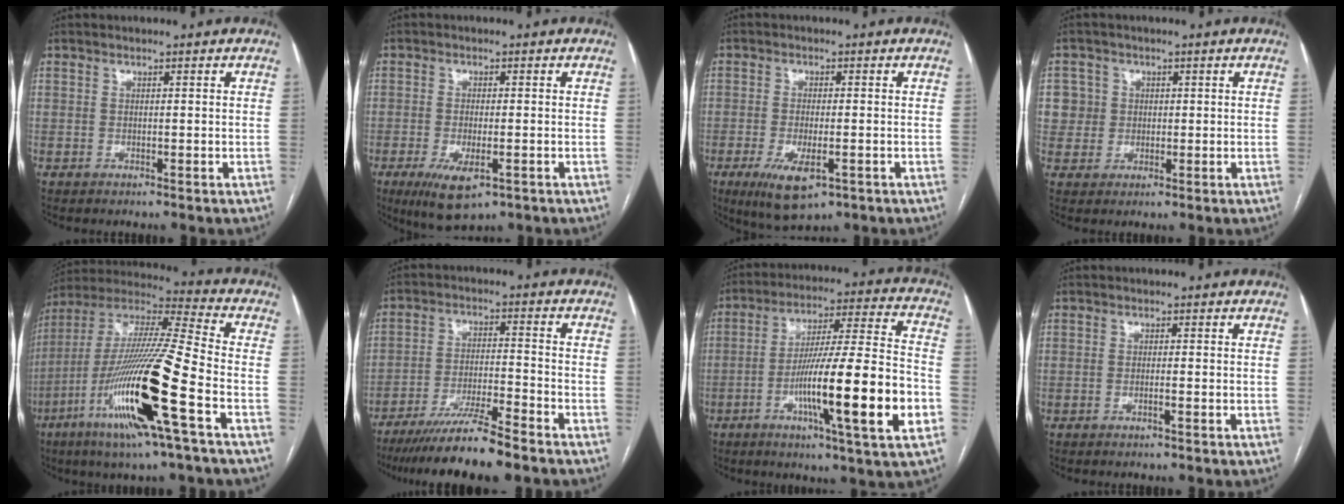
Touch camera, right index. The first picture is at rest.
{"total": 7.1, "force": [-3.3, 2.4, 5.8], "torque": [-0.104, -0.017, -0.046]}
{"total": 7.6, "force": [-3.4, 2.5, 6.3], "torque": [-0.117, -0.018, -0.049]}
{"total": 4.4, "force": [0.9, 4.3, -0.2], "torque": [0.017, 0.012, 0.021]}
{"total": 22.2, "force": [-8.3, 0.5, 20.6], "torque": [-0.423, -0.029, -0.160]}
{"total": 10.6, "force": [-8.6, -0.3, 6.2], "torque": [-0.101, -0.027, -0.149]}
{"total": 19.9, "force": [-6.1, 0.3, 19.0], "torque": [-0.297, -0.006, -0.097]}
{"total": 0.9, "force": [-0.4, -0.1, 0.7], "torque": [-0.017, 0.001, -0.005]}